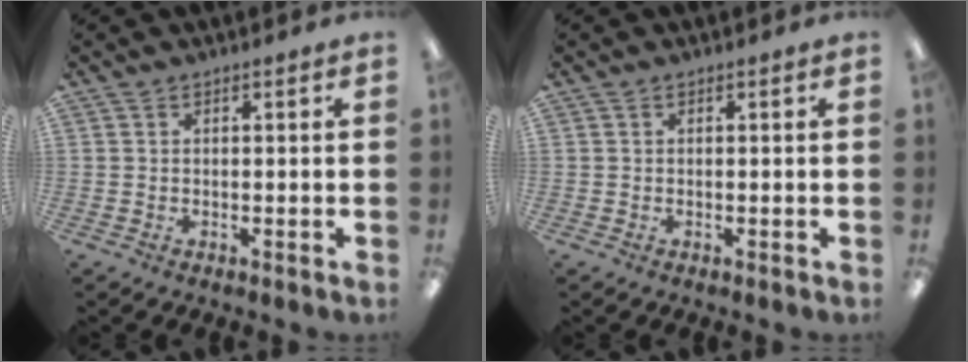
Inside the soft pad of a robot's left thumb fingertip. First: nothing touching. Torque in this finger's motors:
{"motor_torque": [0.00, 0.00, 0.00, 0.00, 0.00]}